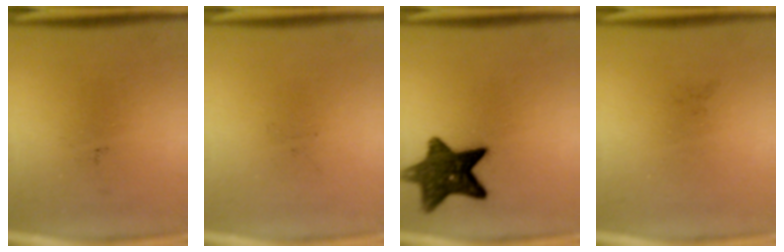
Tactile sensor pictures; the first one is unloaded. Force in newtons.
{"total": 0.0}
{"total": 11.2}
{"total": 0.0}